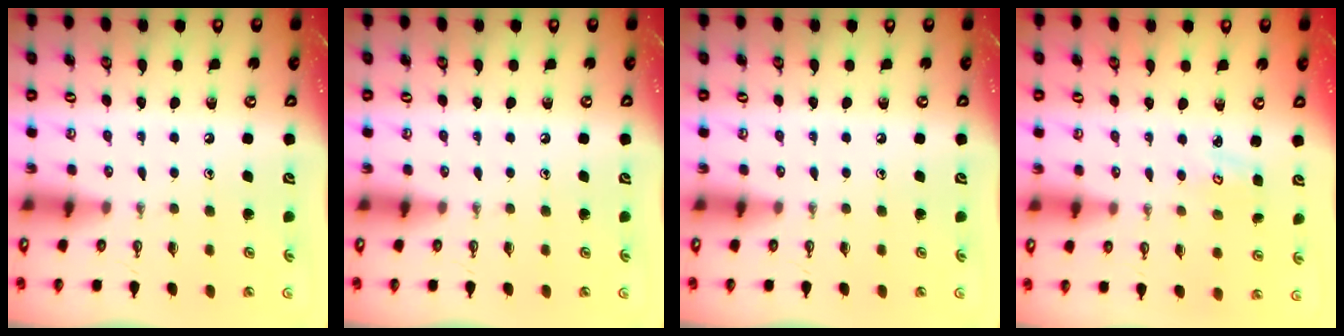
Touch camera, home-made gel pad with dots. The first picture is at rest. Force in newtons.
{"total": 0.0}
{"total": 0.0}
{"total": 2.3, "press": 2.3, "slide": 0.4}